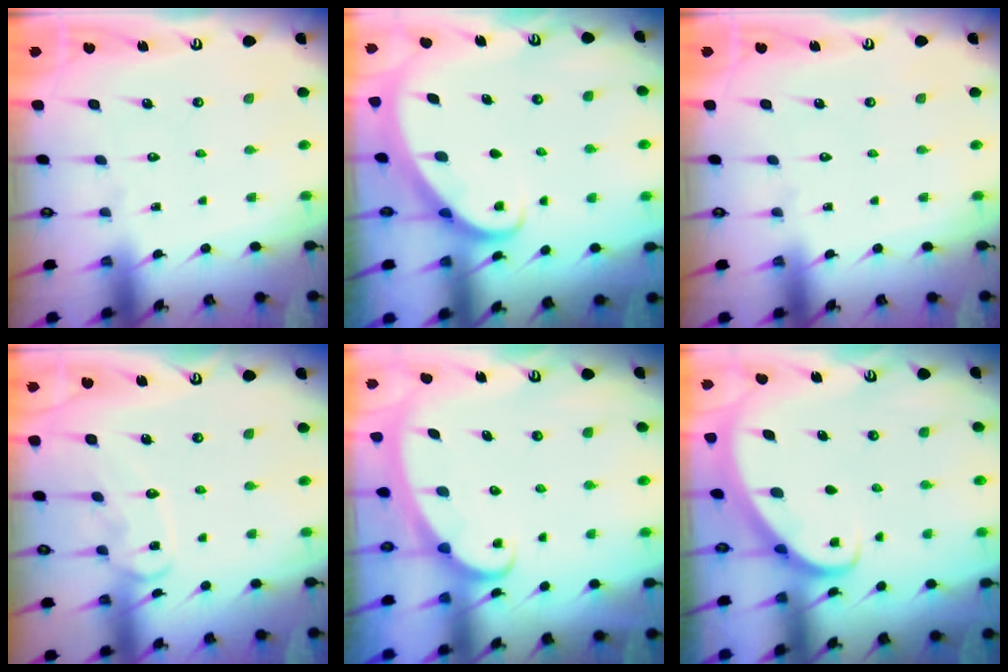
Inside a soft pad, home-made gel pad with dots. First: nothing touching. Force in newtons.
{"total": 2.5, "press": 2.5, "slide": 0.3}
{"total": 0.0}
{"total": 11.6, "press": 11.5, "slide": 0.9}
{"total": 2.6, "press": 2.6, "slide": 0.4}
{"total": 2.8, "press": 2.8, "slide": 0.2}